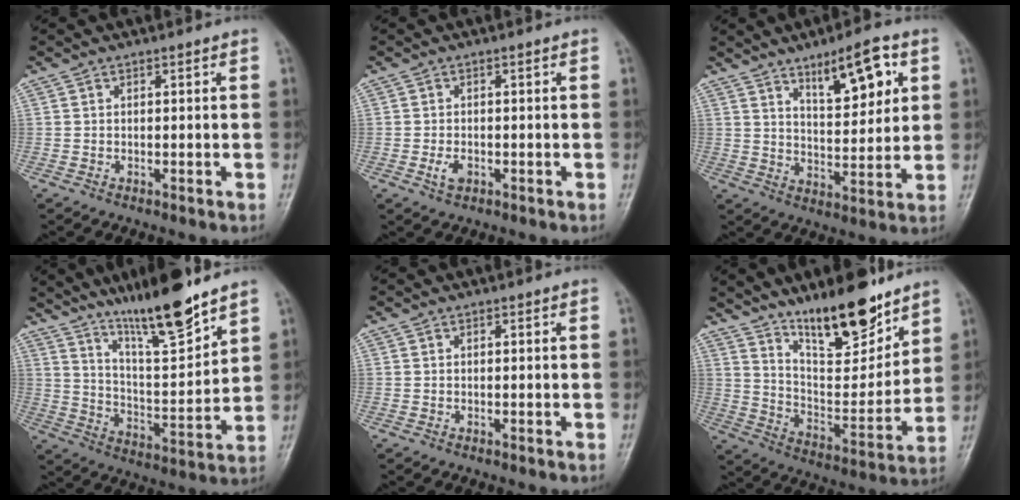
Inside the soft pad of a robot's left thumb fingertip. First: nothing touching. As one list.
[{"total": 2.1, "force": [-0.8, 1.3, 1.4], "torque": [-0.028, 0.000, -0.014]}, {"total": 11.1, "force": [5.6, 3.9, 8.7], "torque": [-0.114, -0.033, 0.093]}, {"total": 15.2, "force": [11.5, 2.3, 9.5], "torque": [-0.142, -0.073, 0.203]}, {"total": 0.0}, {"total": 17.4, "force": [12.8, 5.6, 10.5], "torque": [-0.122, -0.090, 0.221]}]